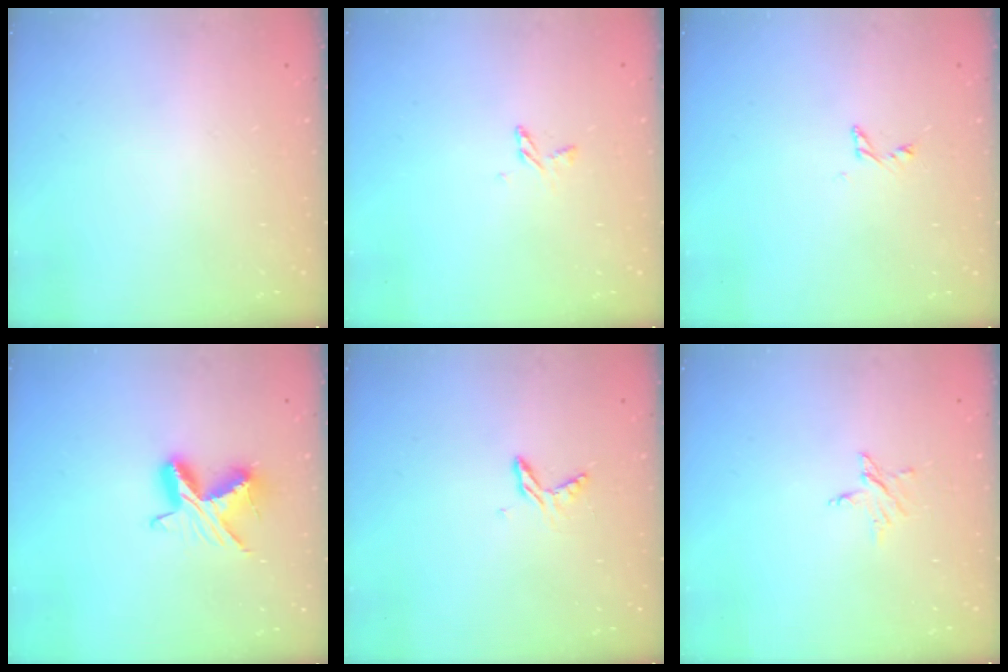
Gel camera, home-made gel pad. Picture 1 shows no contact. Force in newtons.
{"total": 3.7, "press": 3.6, "slide": 0.4}
{"total": 3.9, "press": 3.9, "slide": 0.4}
{"total": 9.5, "press": 9.4, "slide": 0.5}
{"total": 5.3, "press": 5.2, "slide": 0.5}
{"total": 3.6, "press": 3.6, "slide": 0.2}